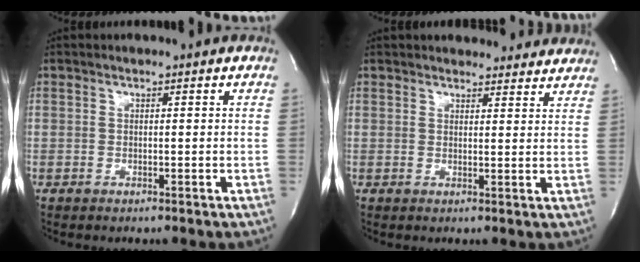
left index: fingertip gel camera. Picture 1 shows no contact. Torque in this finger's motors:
{"motor_torque": [0.02, -0.75, 0.20, 0.09]}